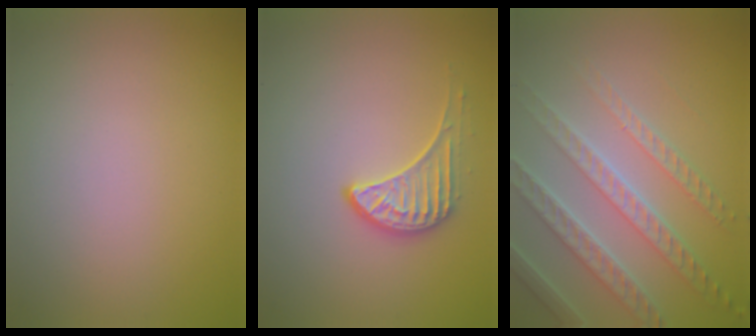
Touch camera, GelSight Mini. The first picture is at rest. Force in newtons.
{"total": 2.3, "press": 1.7, "slide": 1.5}
{"total": 5.2, "press": 4.6, "slide": 2.4}